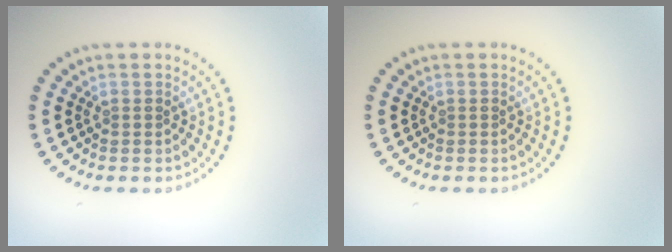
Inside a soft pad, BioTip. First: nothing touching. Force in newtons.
{"total": 0.0}